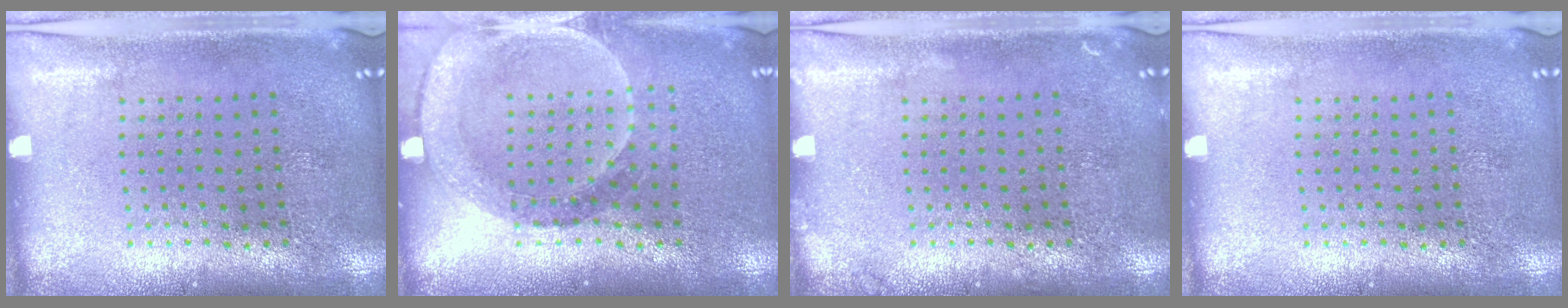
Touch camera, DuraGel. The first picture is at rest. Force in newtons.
{"total": 1.5, "press": 1.4, "slide": 0.5}
{"total": 0.7, "press": 0.7, "slide": 0.2}
{"total": 0.0}